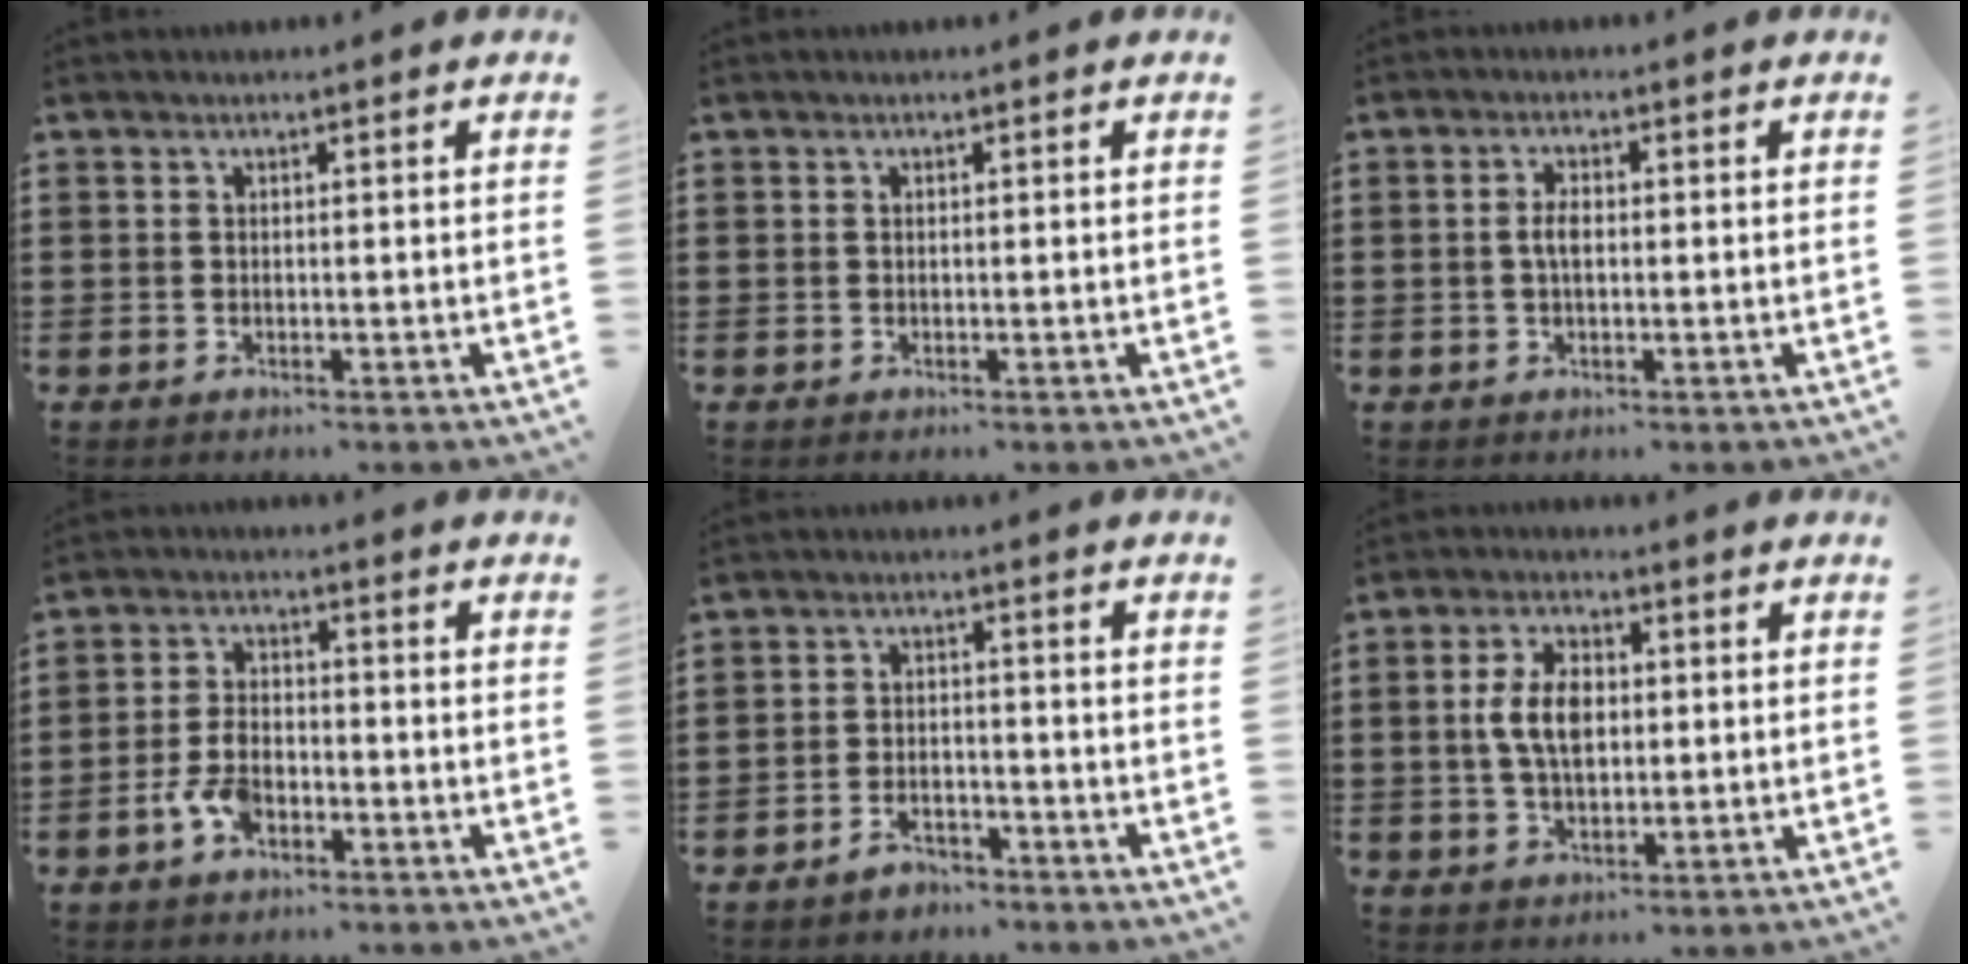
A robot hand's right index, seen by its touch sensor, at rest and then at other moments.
{"total": 0.0}
{"total": 2.7, "force": [-0.1, 1.1, 2.5], "torque": [-0.047, 0.003, -0.003]}
{"total": 5.2, "force": [-2.5, 2.8, 3.5], "torque": [-0.086, 0.002, -0.052]}
{"total": 3.3, "force": [-2.9, 1.3, 0.8], "torque": [-0.015, 0.012, -0.057]}
{"total": 6.9, "force": [0.5, 3.9, 5.7], "torque": [-0.128, 0.011, 0.004]}